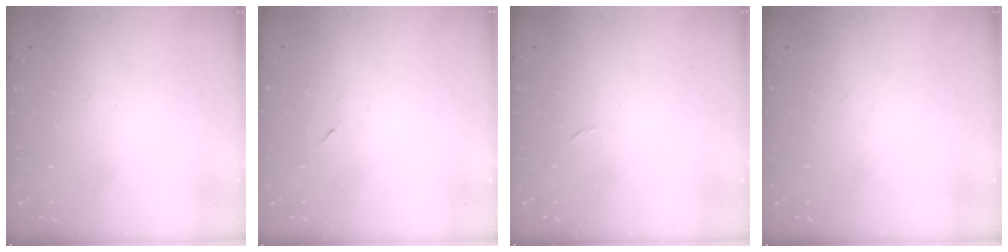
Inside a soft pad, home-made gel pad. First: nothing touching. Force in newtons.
{"total": 2.6, "press": 2.3, "slide": 1.2}
{"total": 2.3, "press": 2.3, "slide": 0.4}
{"total": 0.0}